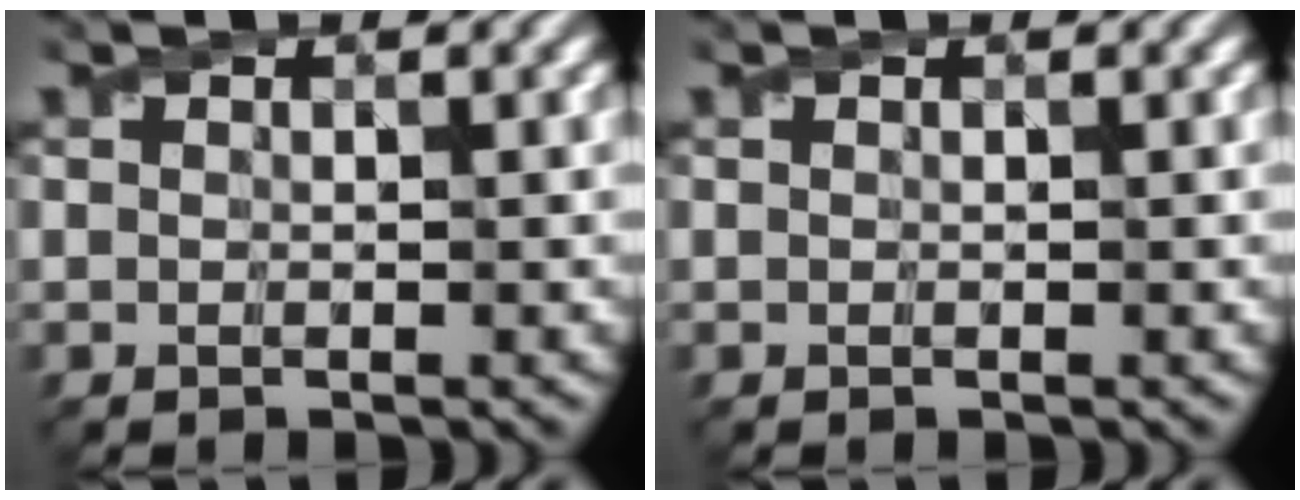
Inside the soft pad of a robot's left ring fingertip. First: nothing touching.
{"total": 0.0}